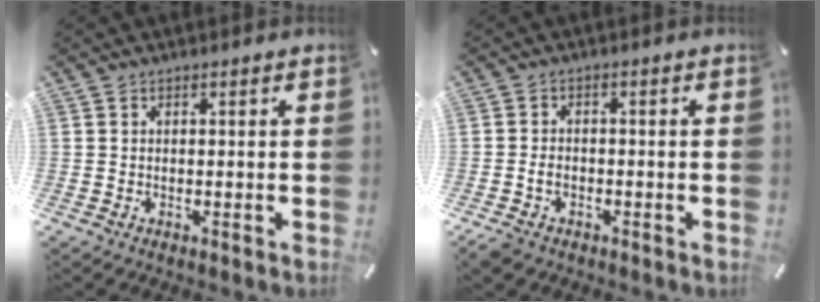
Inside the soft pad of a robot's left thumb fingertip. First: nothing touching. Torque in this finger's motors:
{"motor_torque": [0.41, 0.75, 0.31, 0.28, 0.20]}